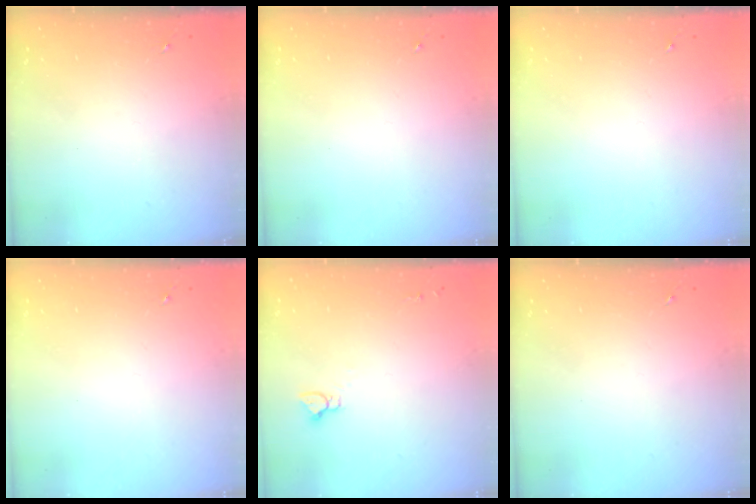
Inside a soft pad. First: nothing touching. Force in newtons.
{"total": 0.0}
{"total": 0.0}
{"total": 0.0}
{"total": 2.9, "press": 2.9, "slide": 0.2}
{"total": 0.0}